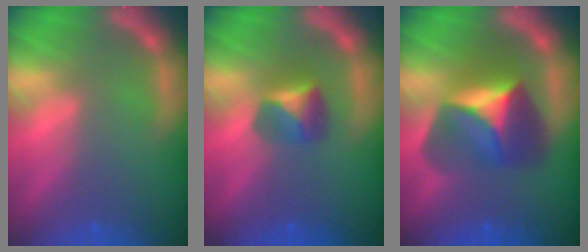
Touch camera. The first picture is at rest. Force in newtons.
{"total": 2.9}
{"total": 7.4}